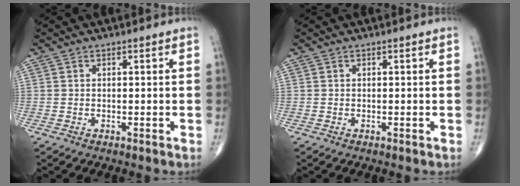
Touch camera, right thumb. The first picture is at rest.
{"total": 0.0}